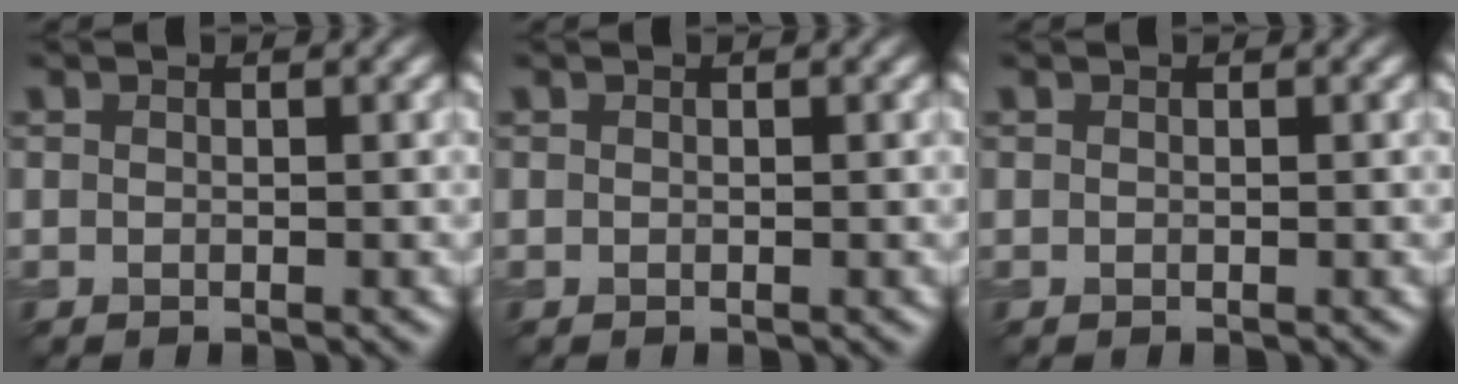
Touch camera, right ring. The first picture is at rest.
{"total": 0.0}
{"total": 0.0}